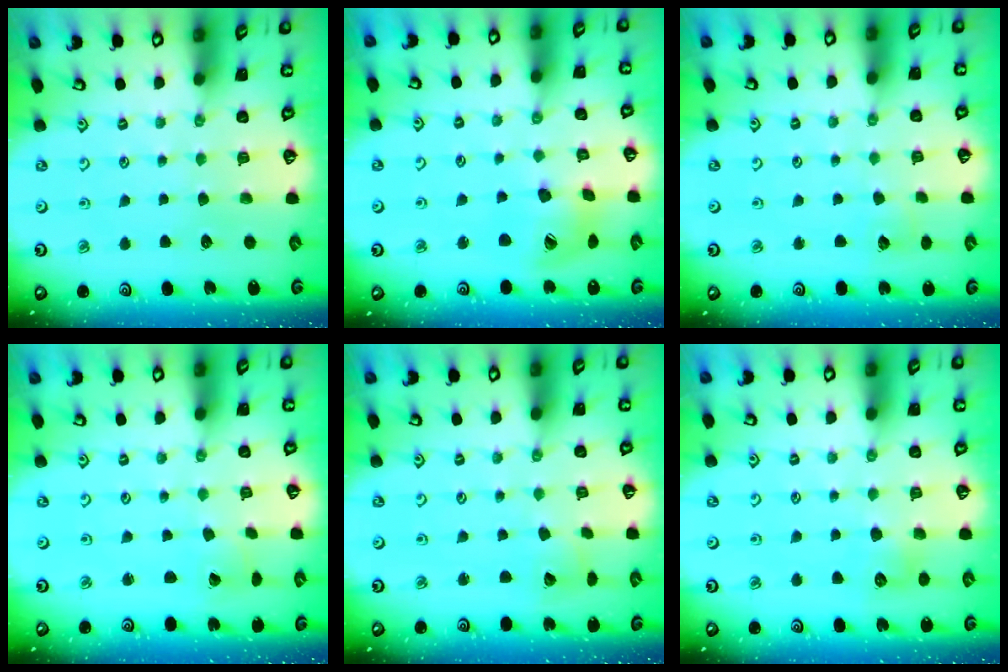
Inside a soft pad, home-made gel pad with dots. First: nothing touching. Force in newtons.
{"total": 12.6, "press": 12.5, "slide": 1.9}
{"total": 4.8, "press": 4.8, "slide": 0.4}
{"total": 1.7, "press": 1.7, "slide": 0.1}
{"total": 3.4, "press": 3.3, "slide": 0.5}
{"total": 8.5, "press": 8.5, "slide": 0.7}